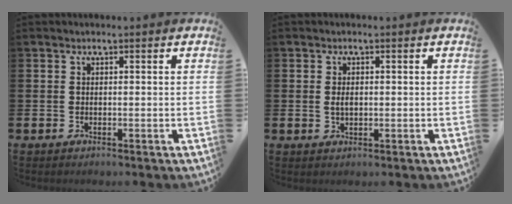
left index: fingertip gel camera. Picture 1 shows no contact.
{"total": 1.4, "force": [0.2, 0.8, 1.1], "torque": [-0.020, 0.006, 0.001]}